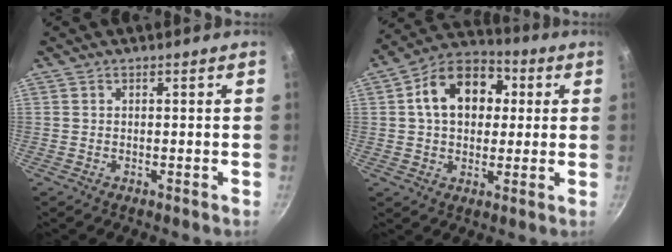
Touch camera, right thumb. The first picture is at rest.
{"total": 15.2, "force": [3.0, 11.0, 10.0], "torque": [-0.124, 0.024, 0.032]}